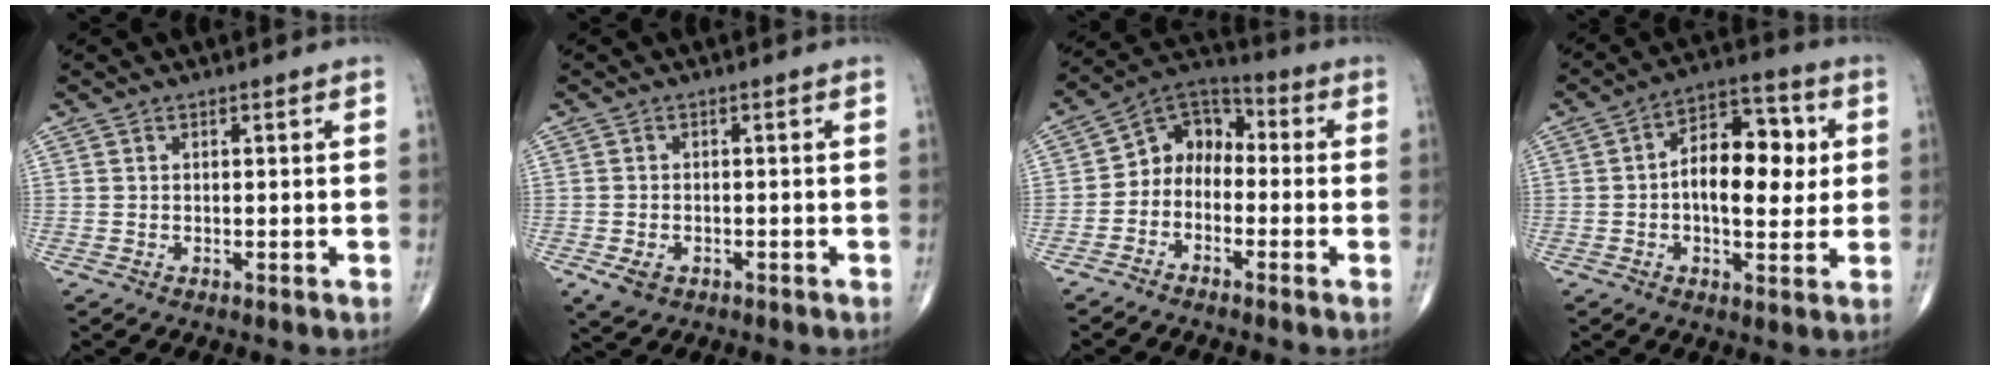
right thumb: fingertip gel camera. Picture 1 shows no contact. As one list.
[{"total": 3.3, "force": [-1.5, 2.3, 1.9], "torque": [-0.034, 0.000, -0.018]}, {"total": 8.4, "force": [-2.0, 6.7, 4.8], "torque": [-0.049, 0.052, -0.058]}, {"total": 13.5, "force": [1.0, 7.3, 11.3], "torque": [-0.144, 0.020, 0.008]}]